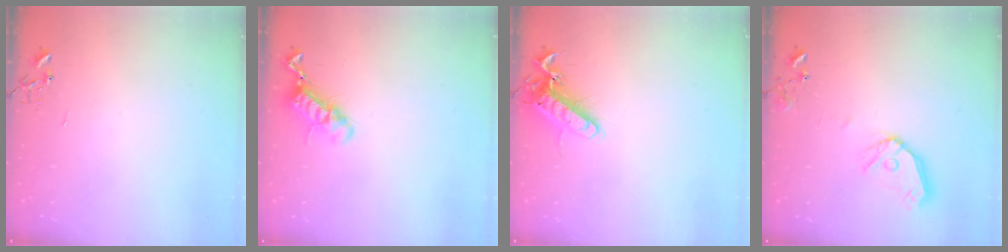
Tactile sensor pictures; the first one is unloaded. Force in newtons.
{"total": 11.9, "press": 11.9, "slide": 0.8}
{"total": 13.2, "press": 13.2, "slide": 1.3}
{"total": 12.8, "press": 12.7, "slide": 1.8}